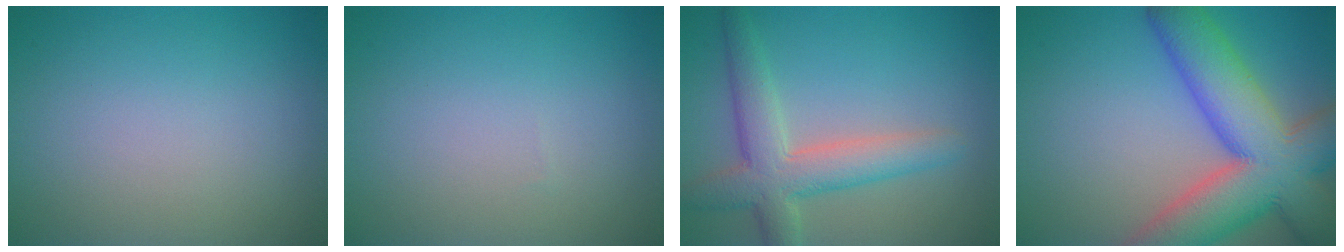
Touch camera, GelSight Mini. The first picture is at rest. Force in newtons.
{"total": 0.0}
{"total": 5.5, "press": 5.5, "slide": 0.3}
{"total": 12.9, "press": 12.9, "slide": 0.7}